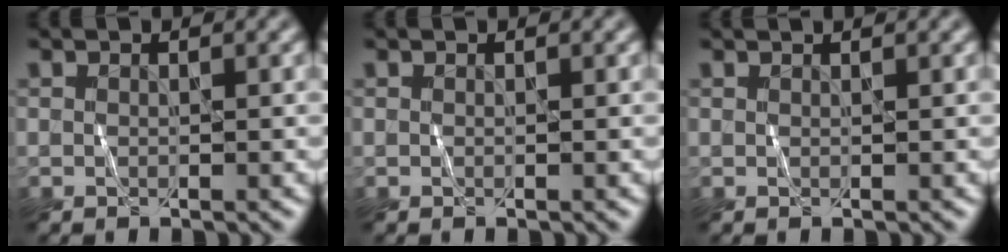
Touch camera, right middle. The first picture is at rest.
{"total": 0.0}
{"total": 0.7, "force": [0.6, 0.0, 0.2], "torque": [-0.003, -0.001, 0.004]}